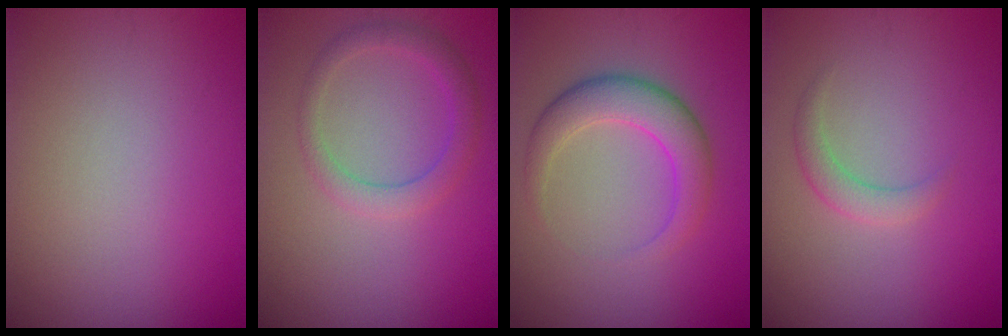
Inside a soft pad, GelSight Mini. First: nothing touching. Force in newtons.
{"total": 2.7, "press": 2.6, "slide": 0.2}
{"total": 4.2, "press": 4.2, "slide": 0.1}
{"total": 1.7, "press": 1.7, "slide": 0.0}